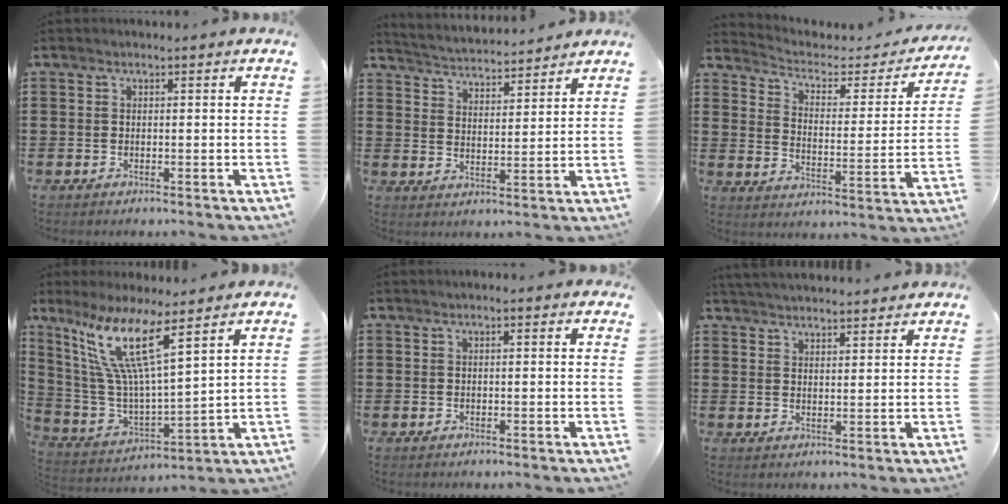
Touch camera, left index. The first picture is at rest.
{"total": 3.3, "force": [3.3, -0.1, -0.1], "torque": [-0.018, -0.025, 0.053]}
{"total": 2.8, "force": [2.1, 1.3, 1.2], "torque": [-0.039, -0.017, 0.026]}
{"total": 12.4, "force": [7.9, 1.5, 9.5], "torque": [-0.219, -0.046, 0.130]}
{"total": 0.6, "force": [0.1, 0.3, 0.6], "torque": [-0.011, 0.004, 0.002]}
{"total": 3.4, "force": [3.3, 0.0, 0.3], "torque": [-0.014, -0.007, 0.063]}